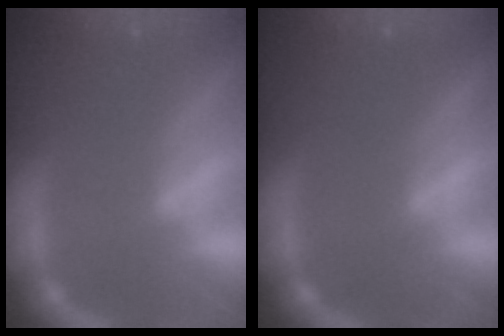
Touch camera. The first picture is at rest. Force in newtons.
{"total": 0.0}